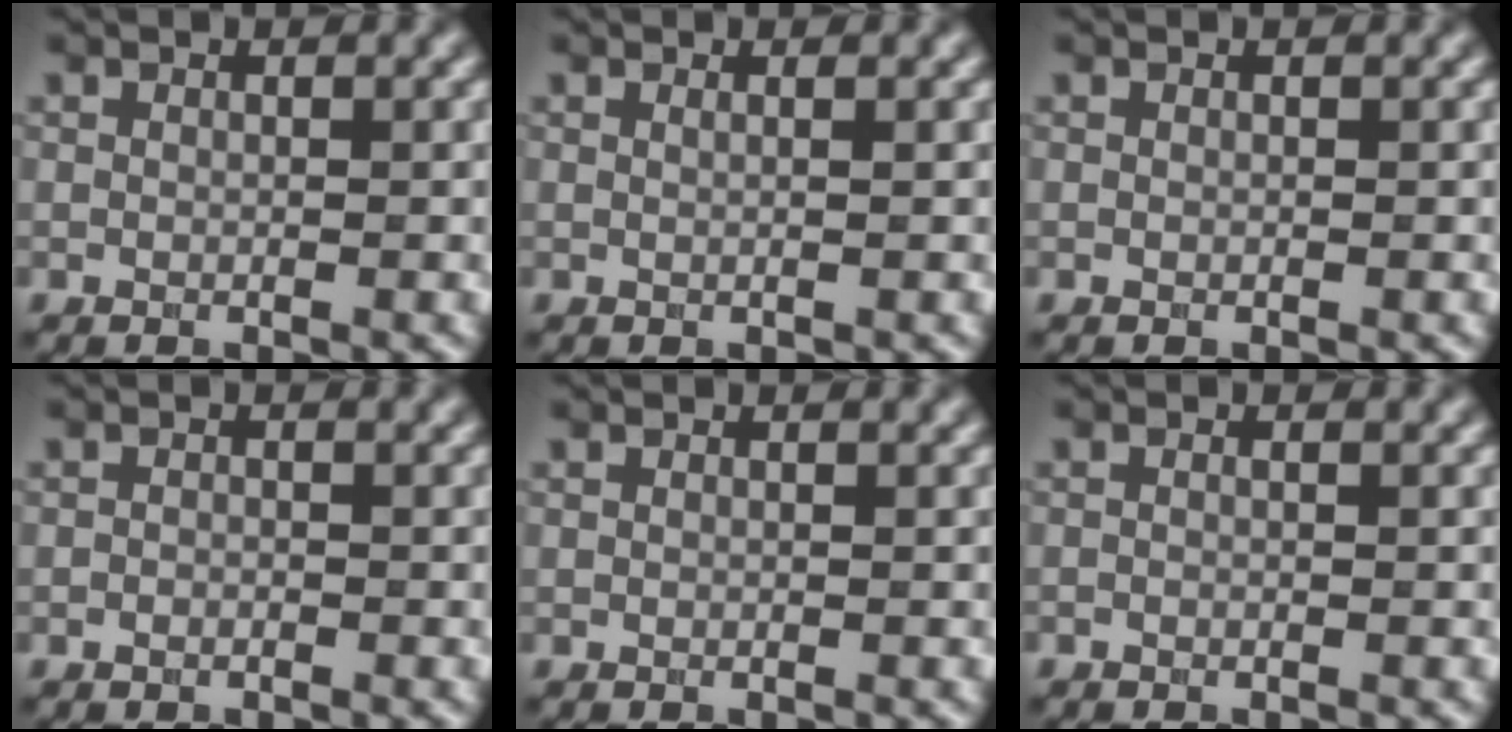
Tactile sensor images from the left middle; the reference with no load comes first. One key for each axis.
{"total": 1.1, "fx": 0.4, "fy": 0.5, "fz": 0.9, "tx": -0.007, "ty": -0.002, "tz": -0.004}
{"total": 0.0}
{"total": 0.5, "fx": -0.3, "fy": 0.3, "fz": 0.3, "tx": -0.003, "ty": -0.001, "tz": -0.007}
{"total": 0.0}
{"total": 0.5, "fx": 0.0, "fy": 0.2, "fz": 0.5, "tx": -0.006, "ty": -0.010, "tz": -0.007}